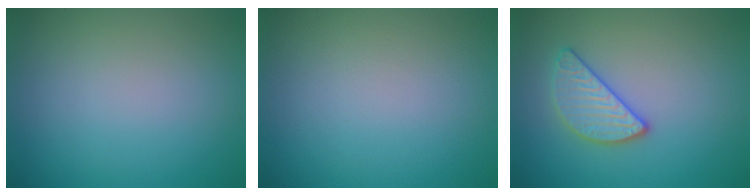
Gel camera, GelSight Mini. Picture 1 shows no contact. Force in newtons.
{"total": 0.0}
{"total": 2.8, "press": 2.7, "slide": 0.4}